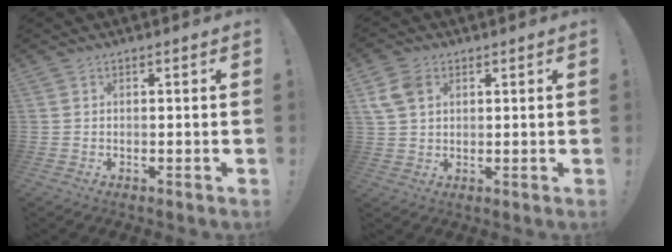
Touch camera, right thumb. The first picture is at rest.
{"total": 7.2, "force": [2.7, 5.3, 4.2], "torque": [-0.086, -0.001, 0.052]}